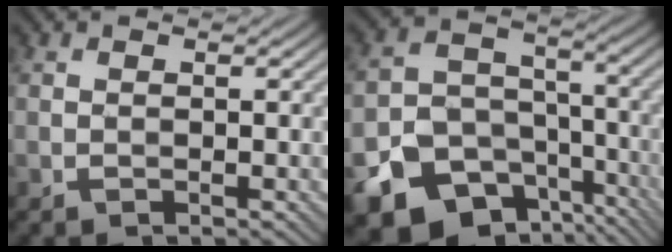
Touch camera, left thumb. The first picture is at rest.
{"total": 17.6, "force": [-10.2, 12.8, 6.3], "torque": [-0.140, -0.073, -0.146]}